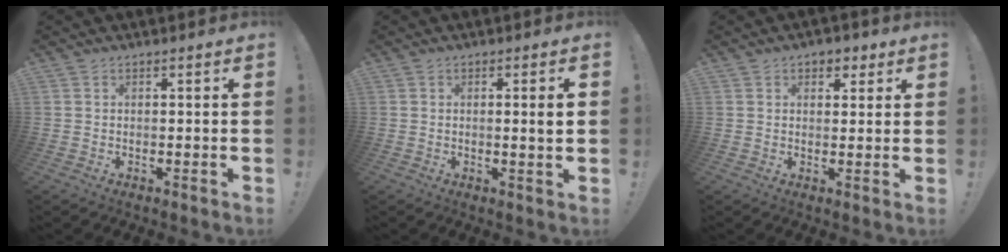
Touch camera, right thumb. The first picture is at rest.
{"total": 3.6, "force": [0.4, -0.1, 3.6], "torque": [-0.054, -0.005, 0.002]}
{"total": 3.7, "force": [2.0, 2.8, 1.4], "torque": [-0.005, -0.005, 0.032]}